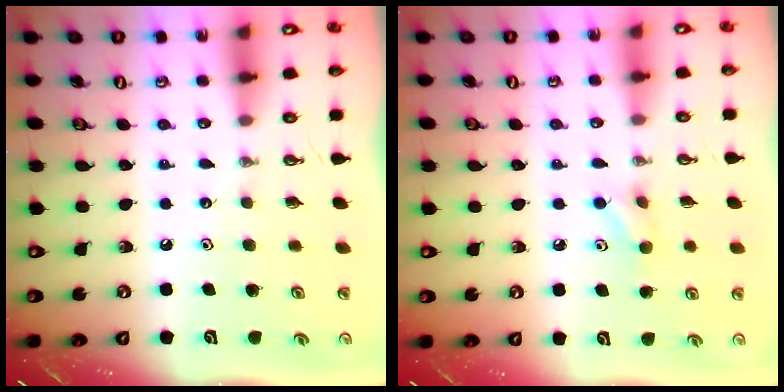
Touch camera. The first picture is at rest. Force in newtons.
{"total": 5.3, "press": 5.3, "slide": 0.6}